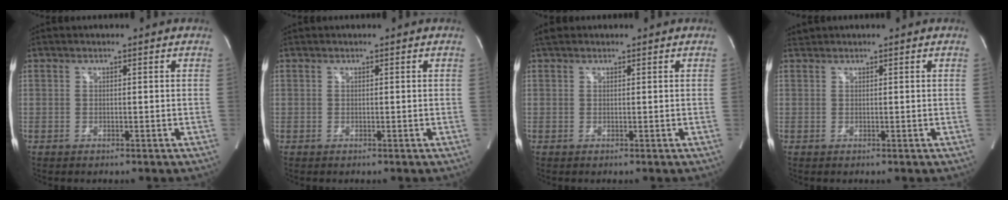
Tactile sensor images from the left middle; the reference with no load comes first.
{"total": 0.0}
{"total": 1.4, "force": [1.2, 0.7, 0.3], "torque": [-0.012, 0.020, 0.021]}
{"total": 0.7, "force": [0.6, 0.0, -0.2], "torque": [-0.006, 0.013, 0.017]}